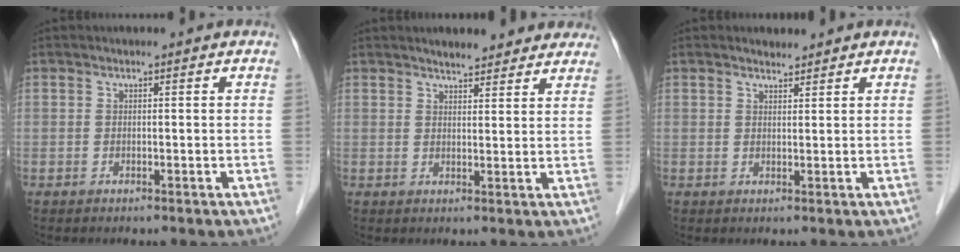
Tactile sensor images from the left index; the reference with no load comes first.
{"total": 7.1, "force": [6.4, 1.8, 2.6], "torque": [-0.026, 0.012, 0.077]}
{"total": 1.4, "force": [1.3, 0.4, 0.2], "torque": [-0.011, 0.000, 0.024]}